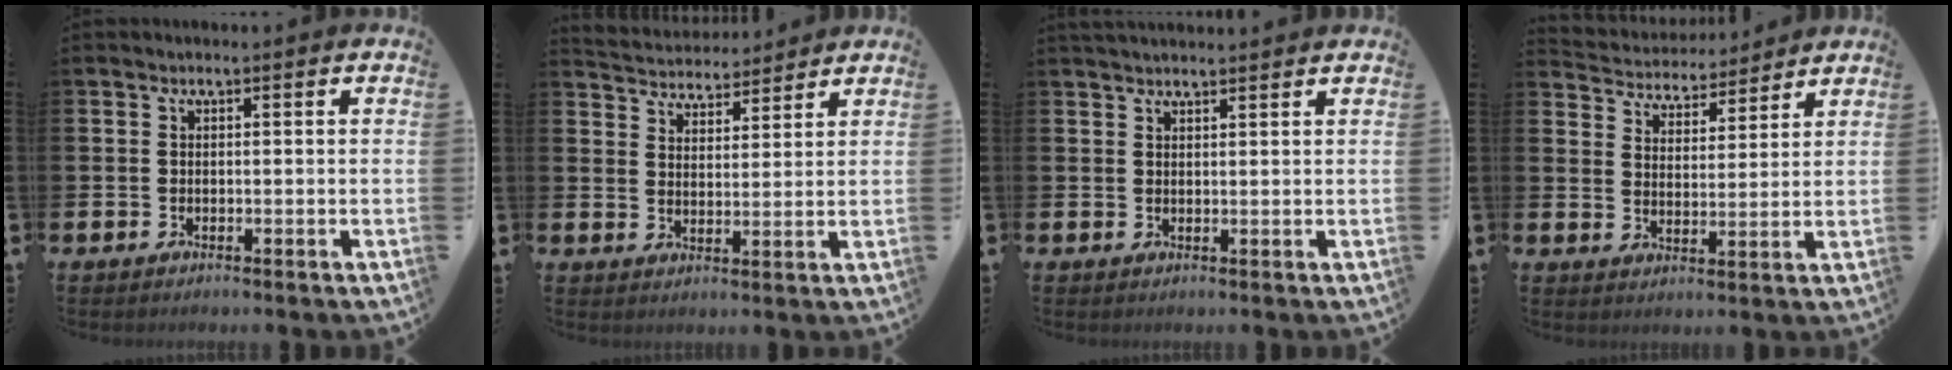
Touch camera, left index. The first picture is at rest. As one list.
[{"total": 4.5, "force": [4.4, 1.0, -0.4], "torque": [-0.017, -0.027, 0.080]}, {"total": 2.0, "force": [2.0, 0.3, 0.3], "torque": [0.000, -0.008, 0.034]}, {"total": 4.4, "force": [4.2, 1.2, -0.3], "torque": [-0.022, -0.031, 0.072]}]